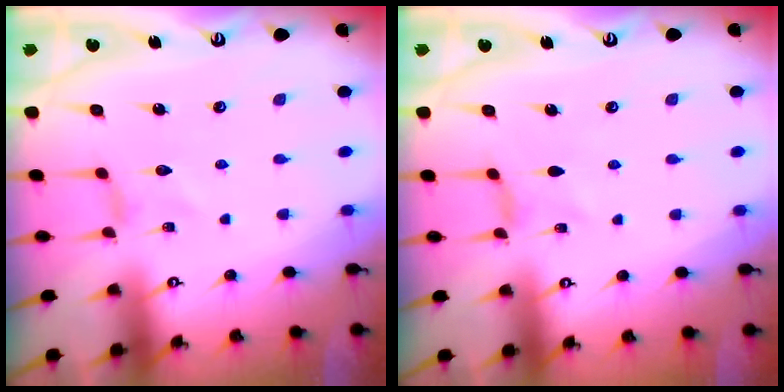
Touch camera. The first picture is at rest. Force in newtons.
{"total": 0.0}